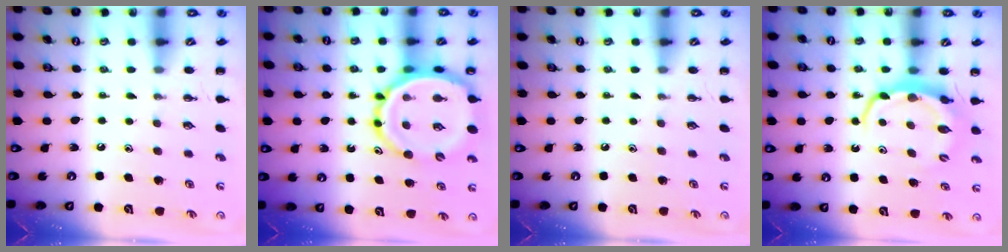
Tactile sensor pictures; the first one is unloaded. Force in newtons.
{"total": 14.6, "press": 14.2, "slide": 3.5}
{"total": 0.0}
{"total": 6.2, "press": 6.2, "slide": 0.3}